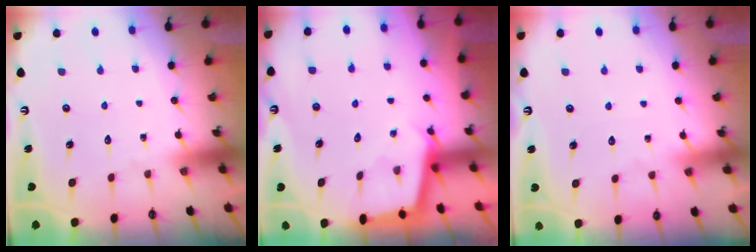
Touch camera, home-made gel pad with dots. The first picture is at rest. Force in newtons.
{"total": 2.5, "press": 2.5, "slide": 0.2}
{"total": 2.8, "press": 2.8, "slide": 0.3}